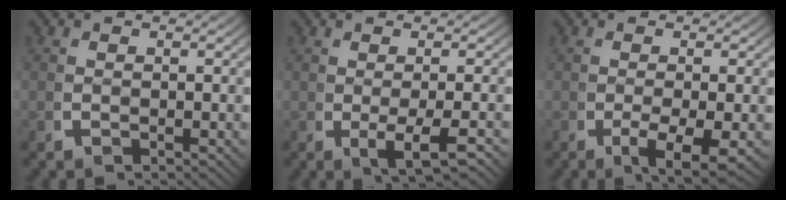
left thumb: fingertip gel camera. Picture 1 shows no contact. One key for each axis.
{"total": 3.4, "fx": -0.7, "fy": 1.3, "fz": 3.1, "tx": -0.059, "ty": -0.011, "tz": -0.004}
{"total": 3.9, "fx": -1.2, "fy": 1.4, "fz": 3.5, "tx": -0.065, "ty": -0.019, "tz": -0.008}